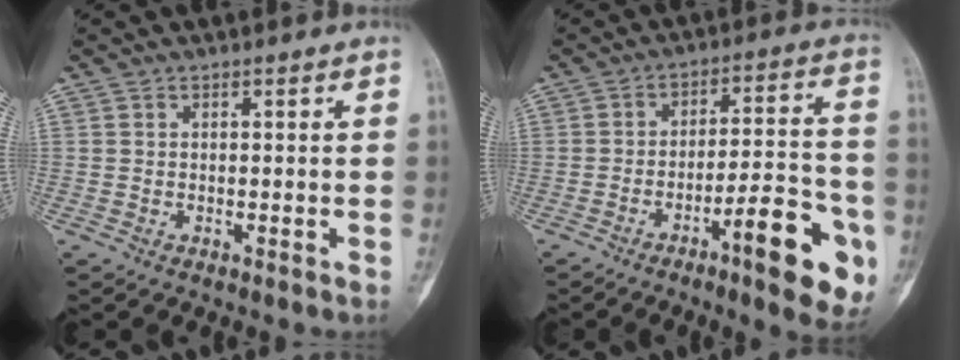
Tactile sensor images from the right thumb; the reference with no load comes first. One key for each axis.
{"total": 15.6, "fx": -6.8, "fy": 4.0, "fz": 13.4, "tx": -0.165, "ty": 0.034, "tz": -0.095}